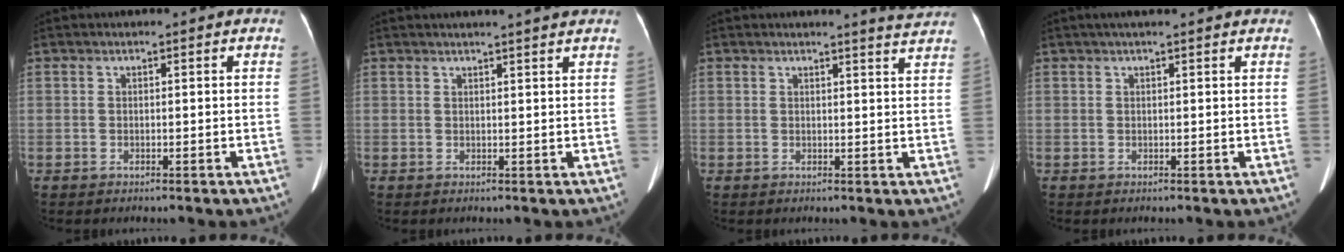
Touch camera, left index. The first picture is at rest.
{"total": 4.5, "force": [3.9, -0.6, 2.0], "torque": [-0.027, 0.011, 0.043]}
{"total": 3.5, "force": [3.3, -0.9, 0.6], "torque": [-0.014, -0.018, 0.024]}
{"total": 5.3, "force": [4.3, 0.3, 3.0], "torque": [-0.041, 0.032, 0.056]}